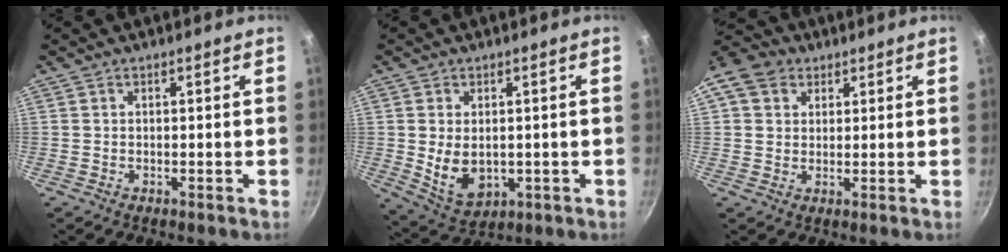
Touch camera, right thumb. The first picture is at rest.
{"total": 8.6, "force": [-0.1, 5.8, 6.3], "torque": [-0.103, -0.015, 0.018]}
{"total": 9.9, "force": [3.8, 7.9, 4.4], "torque": [-0.069, 0.013, 0.057]}